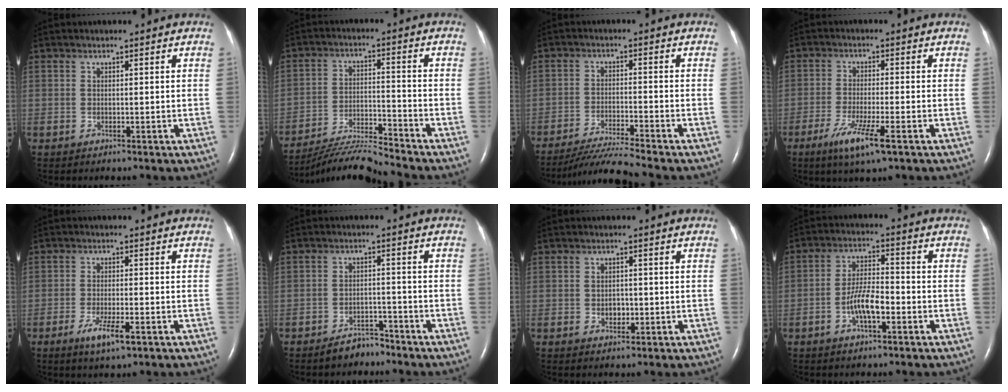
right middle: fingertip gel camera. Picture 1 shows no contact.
{"total": 9.1, "force": [-8.8, -2.0, 1.1], "torque": [-0.023, -0.001, -0.162]}
{"total": 6.8, "force": [-6.1, -2.2, 1.9], "torque": [-0.037, -0.024, -0.114]}
{"total": 6.9, "force": [-3.8, 0.3, 5.8], "torque": [-0.116, -0.018, -0.066]}
{"total": 5.0, "force": [-2.7, 0.8, 4.2], "torque": [-0.085, -0.008, -0.046]}
{"total": 3.7, "force": [-3.3, 1.5, 0.9], "torque": [-0.019, 0.003, -0.052]}
{"total": 1.9, "force": [-0.5, 1.4, 1.2], "torque": [-0.019, 0.003, -0.004]}
{"total": 6.4, "force": [-2.4, 1.9, 5.6], "torque": [-0.112, 0.010, -0.046]}